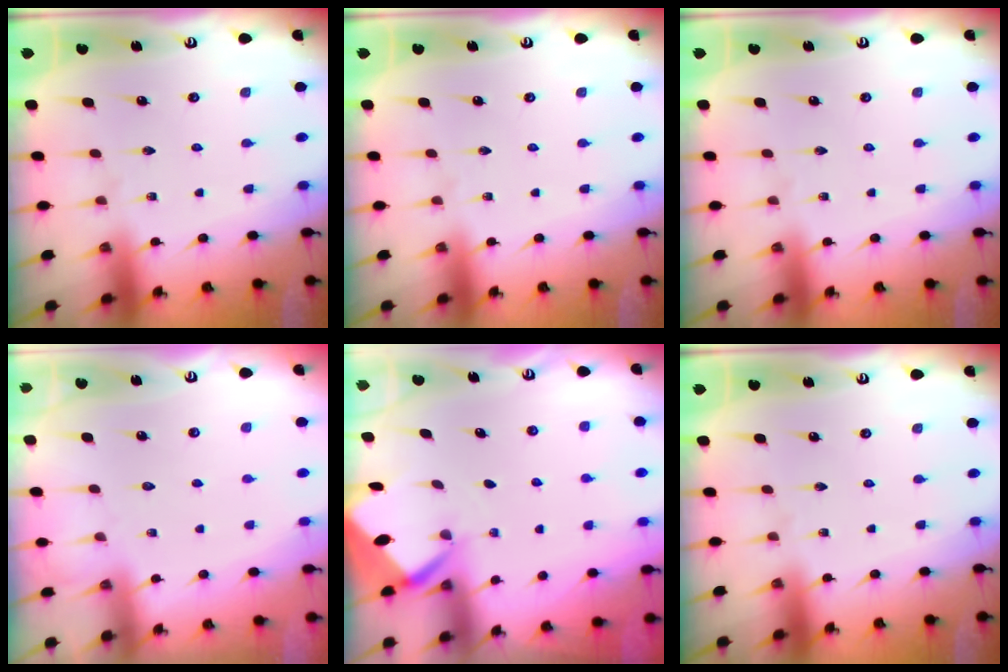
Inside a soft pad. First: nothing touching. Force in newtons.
{"total": 0.0}
{"total": 0.0}
{"total": 2.9, "press": 2.8, "slide": 0.4}
{"total": 2.7, "press": 2.7, "slide": 0.3}
{"total": 0.0}